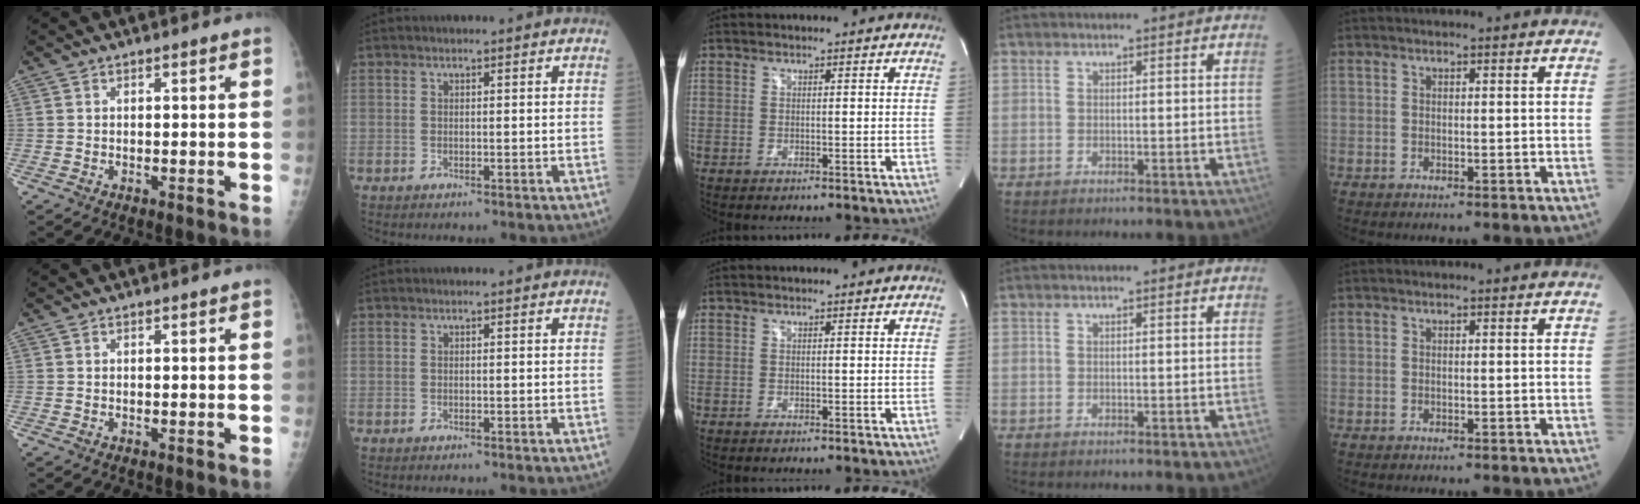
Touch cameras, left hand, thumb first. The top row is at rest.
{}